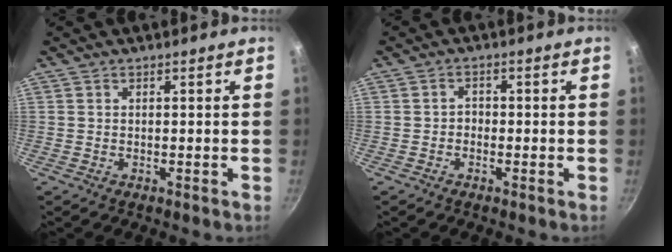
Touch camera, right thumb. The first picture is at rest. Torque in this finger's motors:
{"motor_torque": [-0.34, 0.01, -0.05, 0.12, -0.02]}